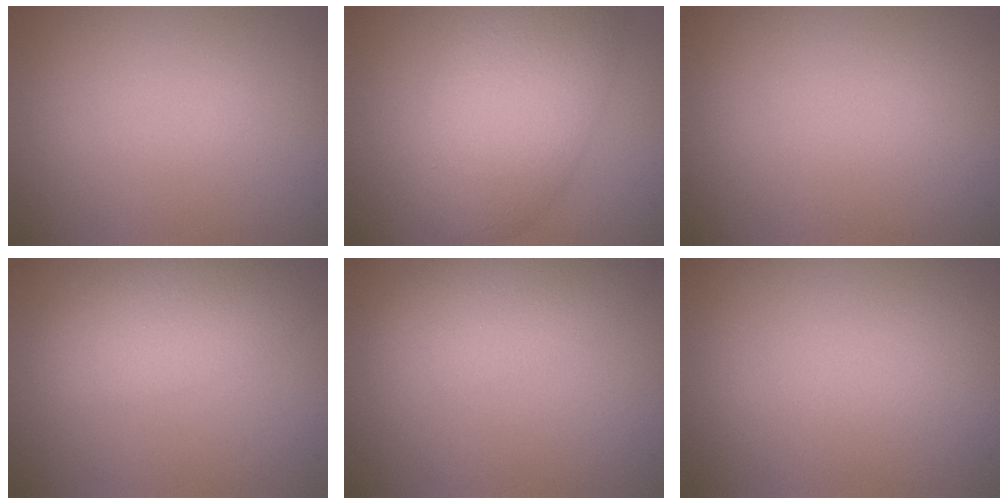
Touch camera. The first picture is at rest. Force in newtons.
{"total": 7.8, "press": 7.8, "slide": 0.4}
{"total": 0.0}
{"total": 5.4, "press": 5.4, "slide": 0.2}
{"total": 5.0, "press": 4.9, "slide": 0.4}
{"total": 0.0}